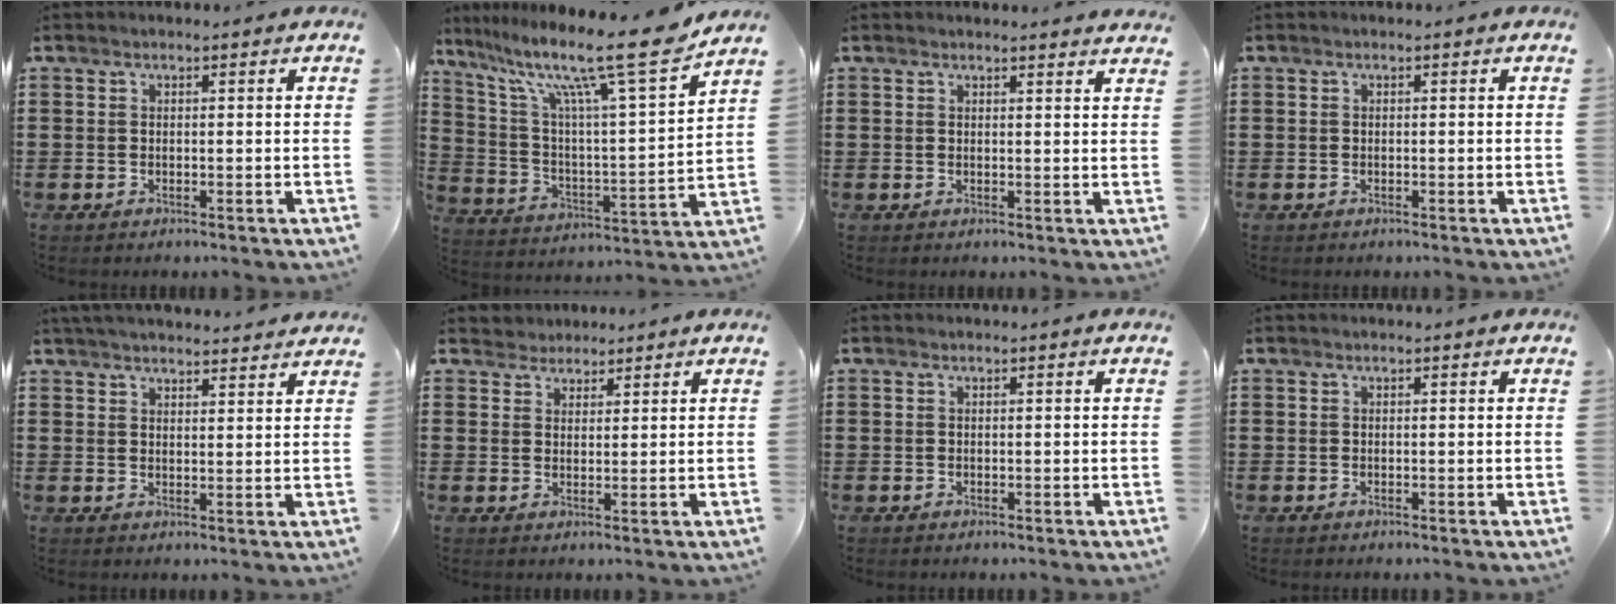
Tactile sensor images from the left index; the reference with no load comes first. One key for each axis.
{"total": 14.6, "fx": 11.3, "fy": 0.7, "fz": 9.2, "tx": -0.193, "ty": -0.074, "tz": 0.176}
{"total": 1.6, "fx": 1.6, "fy": -0.1, "fz": 0.3, "tx": -0.010, "ty": 0.000, "tz": 0.031}
{"total": 0.0}
{"total": 3.5, "fx": 3.4, "fy": 0.2, "fz": 0.5, "tx": -0.021, "ty": -0.009, "tz": 0.064}
{"total": 2.4, "fx": 2.0, "fy": 1.2, "fz": -0.4, "tx": -0.002, "ty": 0.007, "tz": 0.038}
{"total": 0.0}
{"total": 0.0}